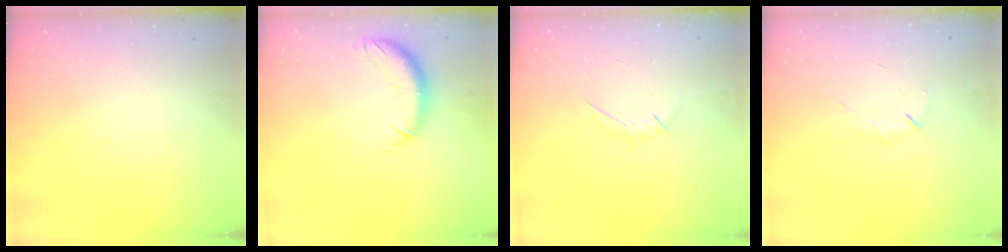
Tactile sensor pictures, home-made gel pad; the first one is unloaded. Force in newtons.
{"total": 10.0, "press": 9.9, "slide": 1.9}
{"total": 3.8, "press": 3.7, "slide": 1.0}
{"total": 3.7, "press": 3.6, "slide": 1.1}